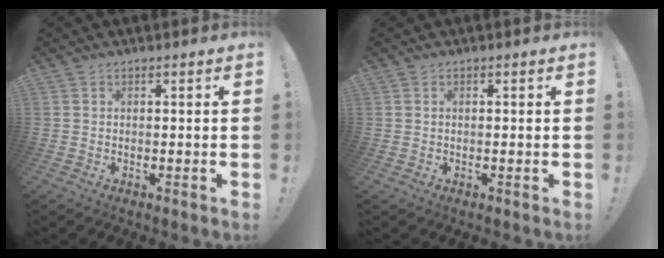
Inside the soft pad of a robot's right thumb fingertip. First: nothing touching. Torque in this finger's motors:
{"motor_torque": [-0.06, -0.24, 0.26, -0.11, 0.08]}